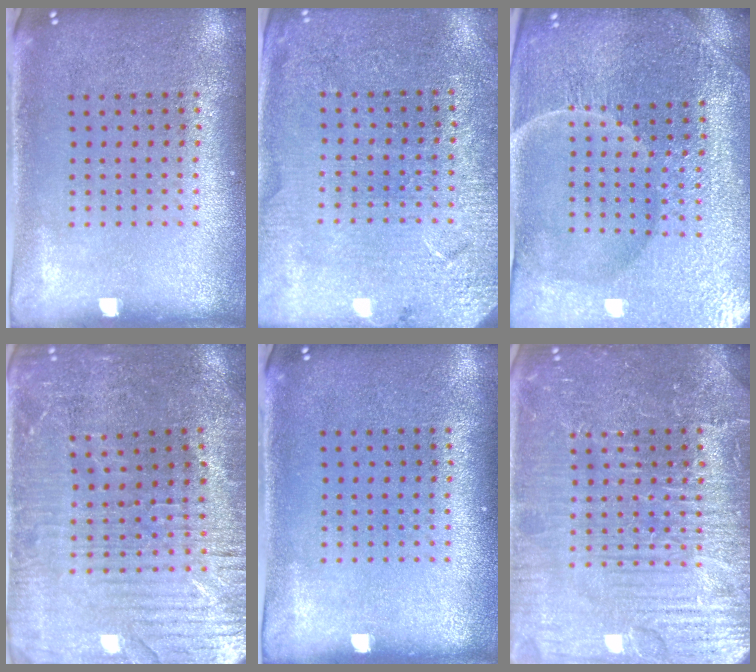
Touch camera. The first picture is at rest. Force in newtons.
{"total": 2.9, "press": 2.9, "slide": 0.3}
{"total": 5.5, "press": 5.0, "slide": 2.1}
{"total": 3.1, "press": 3.1, "slide": 0.6}
{"total": 0.0}
{"total": 7.6, "press": 7.6, "slide": 0.9}